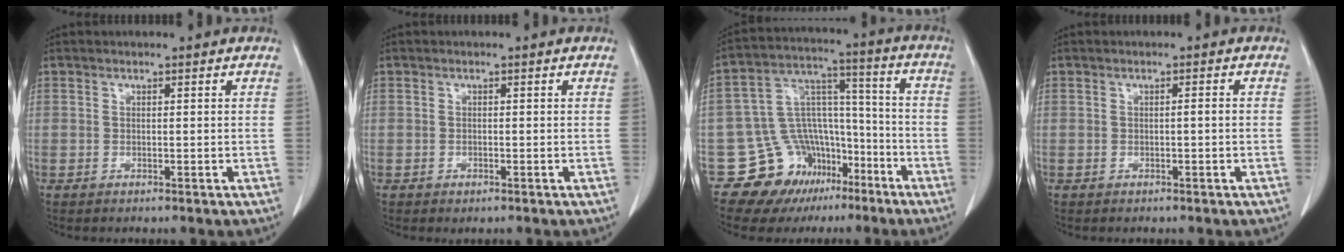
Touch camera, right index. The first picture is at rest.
{"total": 0.5, "force": [-0.3, 0.3, 0.3], "torque": [-0.006, 0.000, 0.002]}
{"total": 14.4, "force": [-8.3, 11.0, 4.4], "torque": [-0.064, 0.088, -0.118]}
{"total": 0.8, "force": [-0.2, 0.0, 0.7], "torque": [-0.011, 0.003, -0.001]}